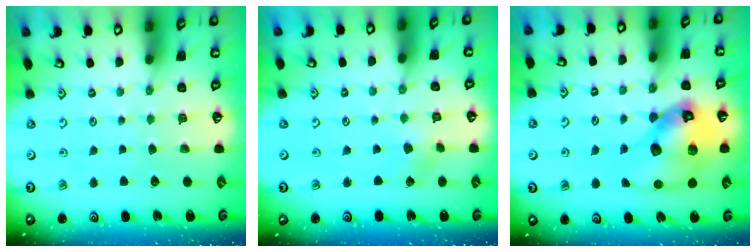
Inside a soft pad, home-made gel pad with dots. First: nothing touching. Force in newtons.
{"total": 2.2, "press": 2.2, "slide": 0.3}
{"total": 18.0, "press": 17.8, "slide": 2.4}